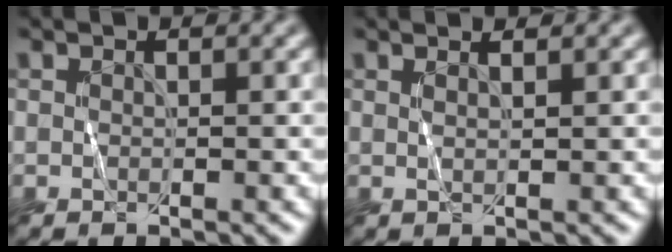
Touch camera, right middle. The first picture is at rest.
{"total": 1.1, "force": [0.8, -0.1, 0.7], "torque": [-0.010, 0.000, 0.008]}